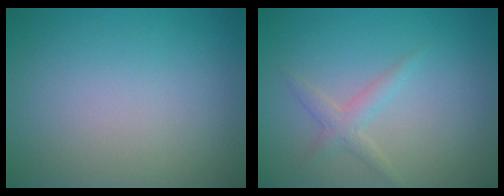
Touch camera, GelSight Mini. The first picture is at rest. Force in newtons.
{"total": 1.7, "press": 1.7, "slide": 0.1}